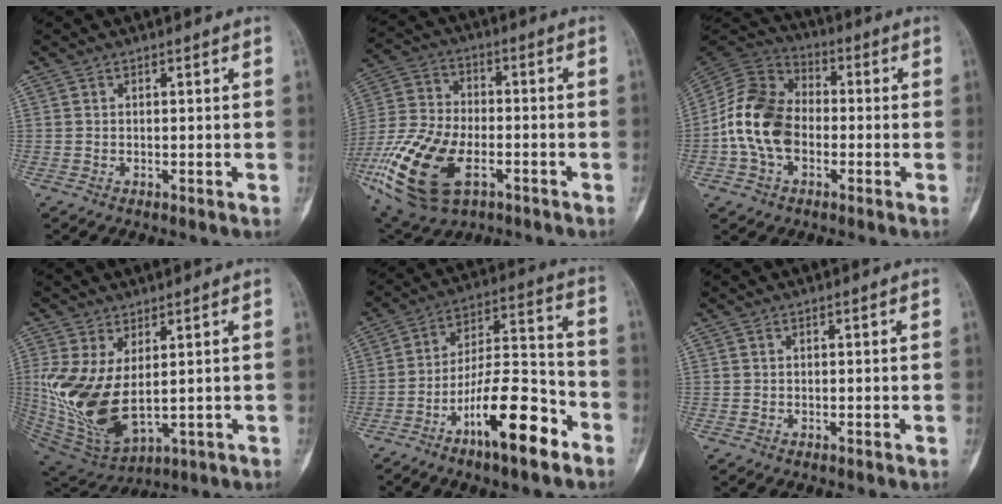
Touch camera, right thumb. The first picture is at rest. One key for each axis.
{"total": 21.2, "fx": -8.0, "fy": 11.9, "fz": 15.6, "tx": -0.339, "ty": 0.005, "tz": -0.139}
{"total": 14.1, "fx": -2.5, "fy": 10.1, "fz": 9.6, "tx": -0.172, "ty": 0.033, "tz": -0.057}
{"total": 15.1, "fx": 1.0, "fy": 8.1, "fz": 12.7, "tx": -0.261, "ty": -0.019, "tz": 0.047}
{"total": 16.7, "fx": -9.3, "fy": 5.0, "fz": 12.9, "tx": -0.207, "ty": 0.074, "tz": -0.157}
{"total": 0.0}